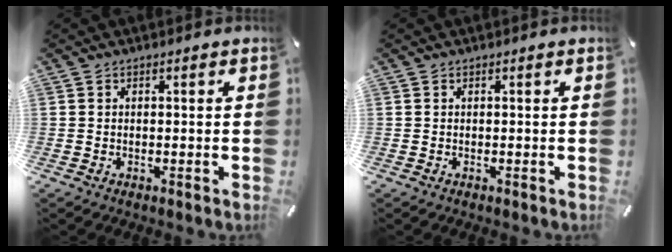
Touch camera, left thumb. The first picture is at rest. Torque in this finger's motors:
{"motor_torque": [-0.34, -0.27, -0.02, 0.09, 0.00]}